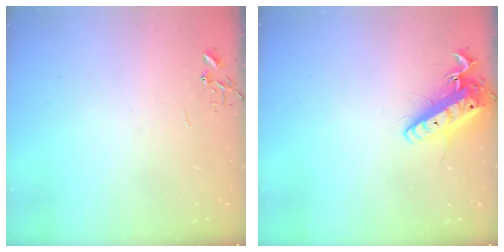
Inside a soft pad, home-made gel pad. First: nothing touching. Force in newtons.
{"total": 14.1, "press": 13.8, "slide": 2.8}